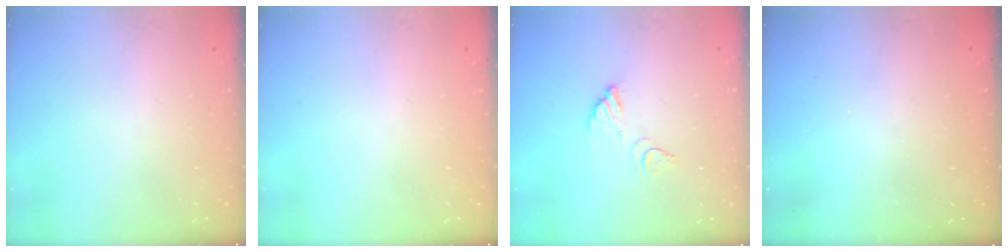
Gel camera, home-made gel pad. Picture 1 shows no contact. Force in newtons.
{"total": 0.0}
{"total": 4.1, "press": 4.1, "slide": 0.2}
{"total": 3.1, "press": 3.1, "slide": 0.1}